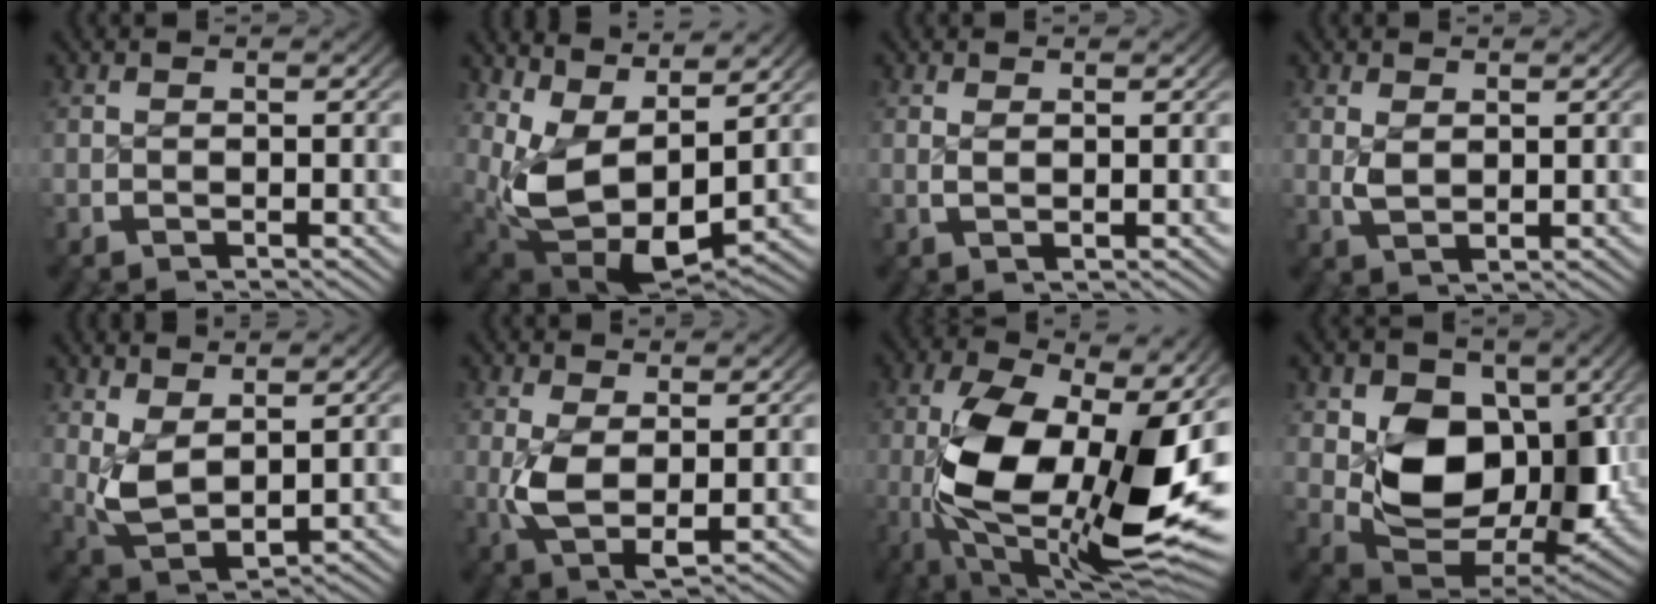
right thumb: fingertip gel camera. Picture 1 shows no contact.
{"total": 11.8, "force": [-0.2, 7.7, 8.9], "torque": [-0.204, -0.060, 0.023]}
{"total": 0.9, "force": [0.6, 0.1, 0.7], "torque": [-0.015, -0.008, 0.016]}
{"total": 1.9, "force": [0.8, 1.1, 1.4], "torque": [-0.033, -0.010, 0.024]}
{"total": 6.0, "force": [0.9, 4.1, 4.2], "torque": [-0.110, -0.030, 0.034]}
{"total": 5.1, "force": [0.1, 3.0, 4.1], "torque": [-0.108, -0.028, 0.016]}
{"total": 20.6, "force": [-1.8, 11.1, 17.3], "torque": [-0.346, -0.075, 0.011]}
{"total": 15.0, "force": [-0.1, 10.5, 10.6], "torque": [-0.215, -0.071, 0.023]}